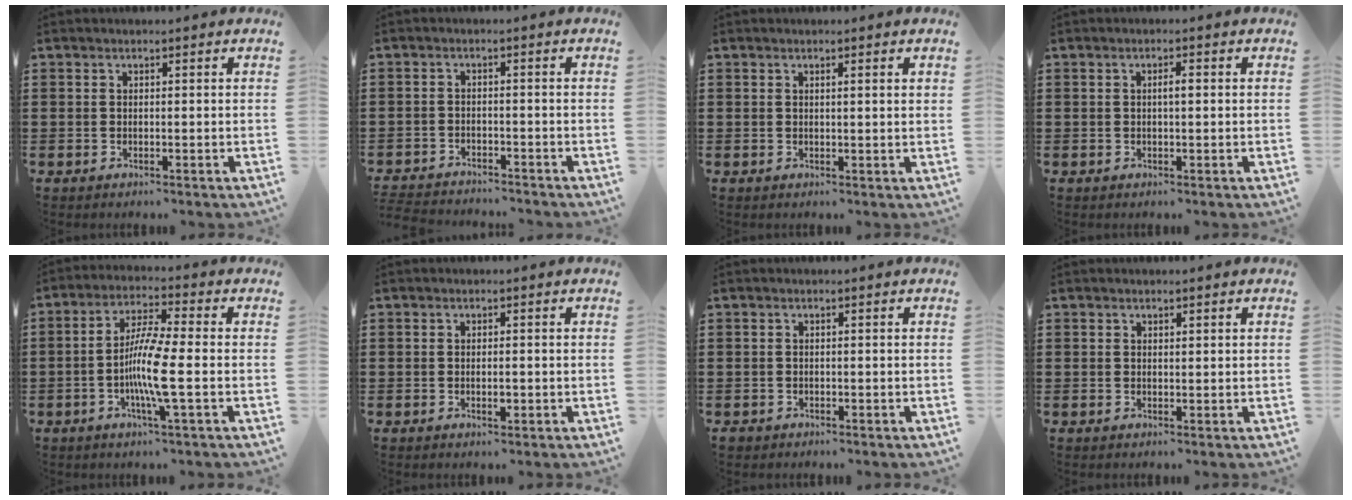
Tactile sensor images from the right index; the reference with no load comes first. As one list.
[{"total": 2.7, "force": [-2.7, 0.1, -0.1], "torque": [-0.004, 0.000, -0.059]}, {"total": 0.8, "force": [0.3, 0.0, 0.8], "torque": [-0.014, -0.001, 0.005]}, {"total": 1.4, "force": [0.1, 0.3, 1.3], "torque": [-0.025, 0.002, 0.000]}, {"total": 8.3, "force": [-1.9, 0.7, 8.1], "torque": [-0.173, -0.017, -0.045]}, {"total": 1.7, "force": [-0.5, 0.5, 1.5], "torque": [-0.028, 0.000, -0.008]}, {"total": 0.7, "force": [-0.5, 0.3, 0.0], "torque": [-0.003, 0.000, -0.012]}, {"total": 0.5, "force": [0.3, 0.3, 0.2], "torque": [-0.004, 0.002, 0.007]}]